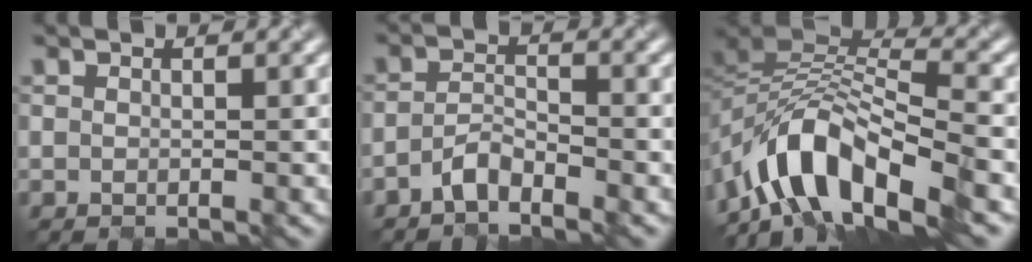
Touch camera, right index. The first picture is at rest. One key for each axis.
{"total": 2.4, "fx": -2.2, "fy": 0.6, "fz": 0.9, "tx": -0.021, "ty": 0.005, "tz": -0.047}
{"total": 9.9, "fx": -6.6, "fy": 4.2, "fz": 6.1, "tx": -0.094, "ty": 0.005, "tz": -0.133}